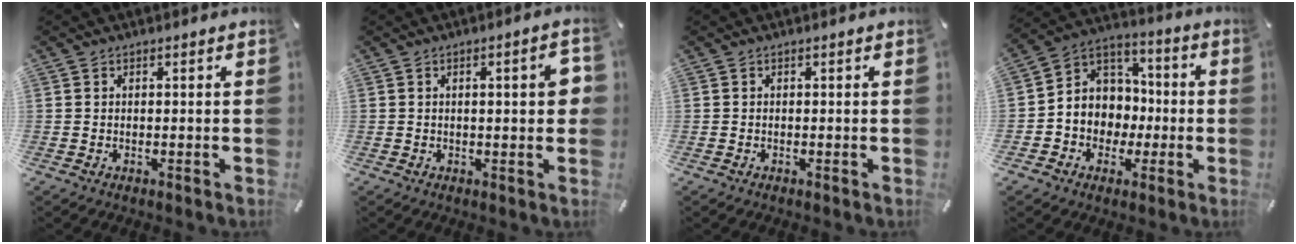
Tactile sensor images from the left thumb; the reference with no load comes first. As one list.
[{"total": 6.2, "force": [0.7, 1.7, 5.9], "torque": [-0.081, -0.001, 0.007]}, {"total": 0.0}, {"total": 8.6, "force": [-1.7, 8.5, 0.3], "torque": [-0.021, 0.005, -0.027]}]